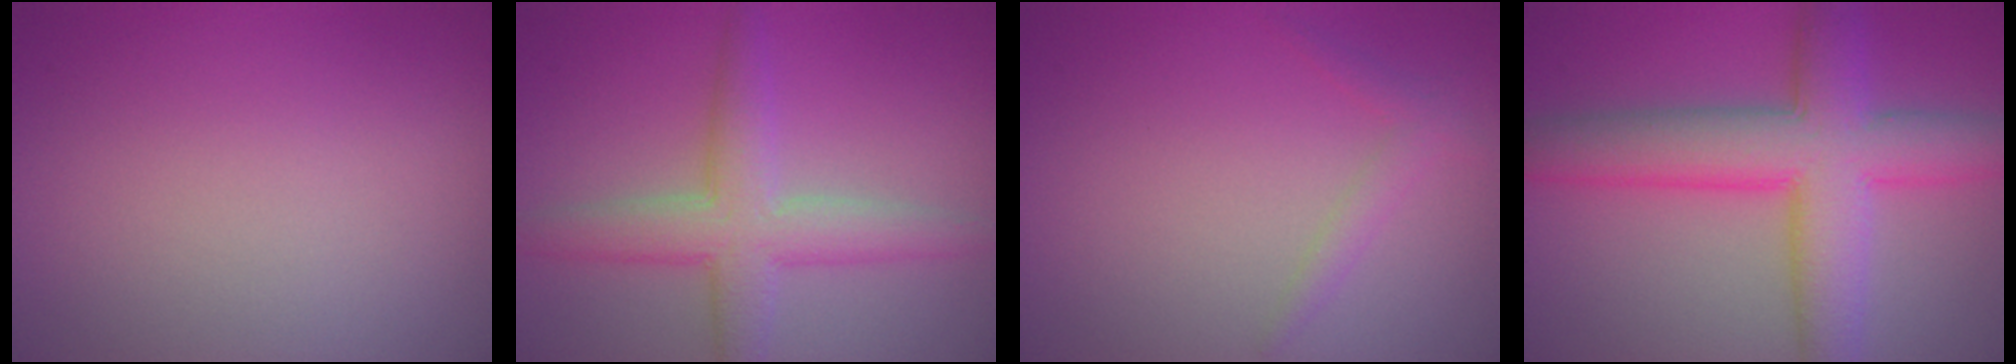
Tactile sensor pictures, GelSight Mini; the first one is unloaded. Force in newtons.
{"total": 4.9, "press": 4.9, "slide": 0.1}
{"total": 1.4, "press": 1.4, "slide": 0.1}
{"total": 8.9, "press": 8.9, "slide": 0.1}